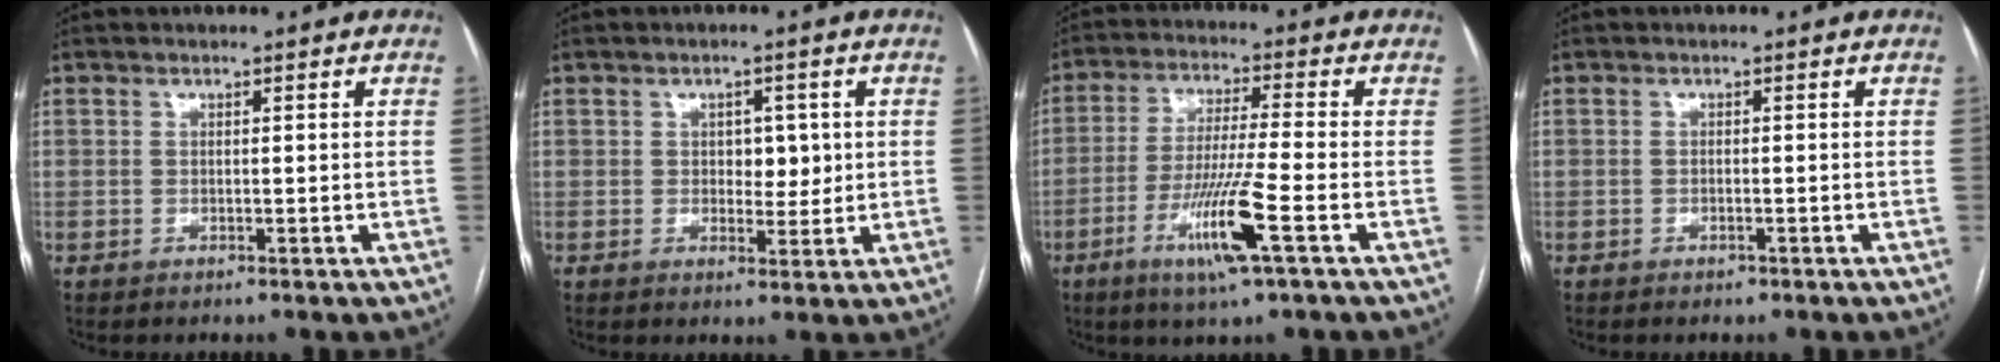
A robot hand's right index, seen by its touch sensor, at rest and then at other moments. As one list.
[{"total": 3.8, "force": [0.7, 2.4, 2.9], "torque": [-0.031, 0.000, 0.010]}, {"total": 10.5, "force": [-4.3, -0.7, 9.6], "torque": [-0.188, -0.018, -0.080]}, {"total": 0.8, "force": [-0.6, 0.4, 0.4], "torque": [-0.008, -0.002, -0.007]}]